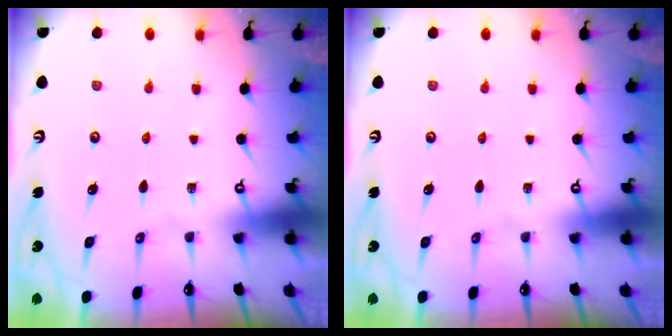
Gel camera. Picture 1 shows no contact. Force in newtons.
{"total": 0.0}